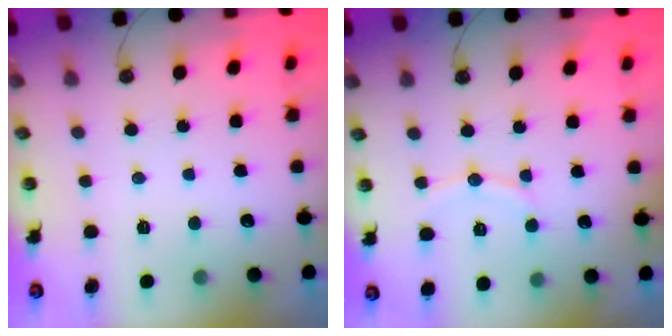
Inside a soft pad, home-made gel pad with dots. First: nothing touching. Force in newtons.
{"total": 6.7, "press": 6.7, "slide": 0.7}